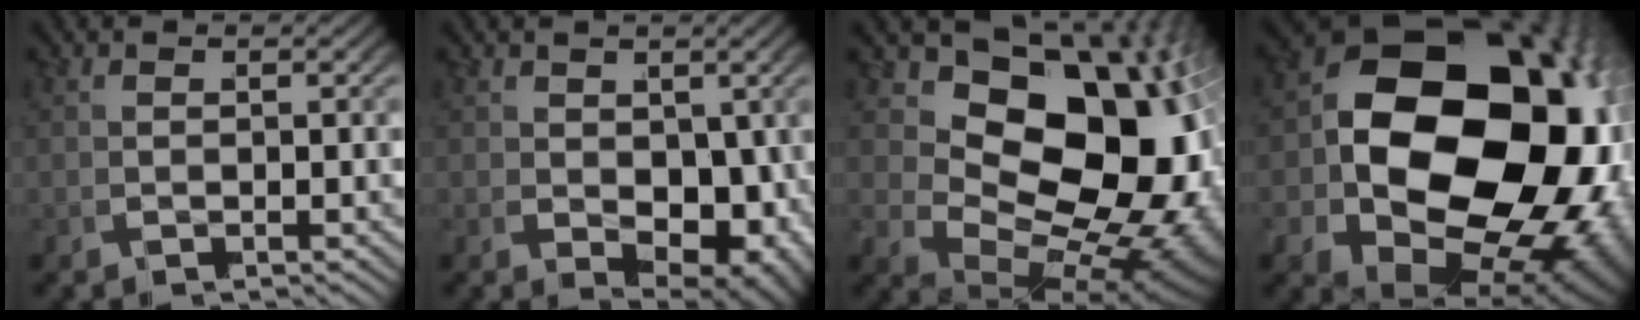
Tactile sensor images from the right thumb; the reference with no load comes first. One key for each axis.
{"total": 6.8, "fx": 0.1, "fy": 4.7, "fz": 5.0, "tx": -0.086, "ty": -0.047, "tz": 0.029}
{"total": 19.1, "fx": 1.1, "fy": 12.9, "fz": 14.0, "tx": -0.217, "ty": -0.074, "tz": 0.052}
{"total": 30.6, "fx": 0.4, "fy": 21.3, "fz": 22.0, "tx": -0.350, "ty": -0.098, "tz": 0.045}